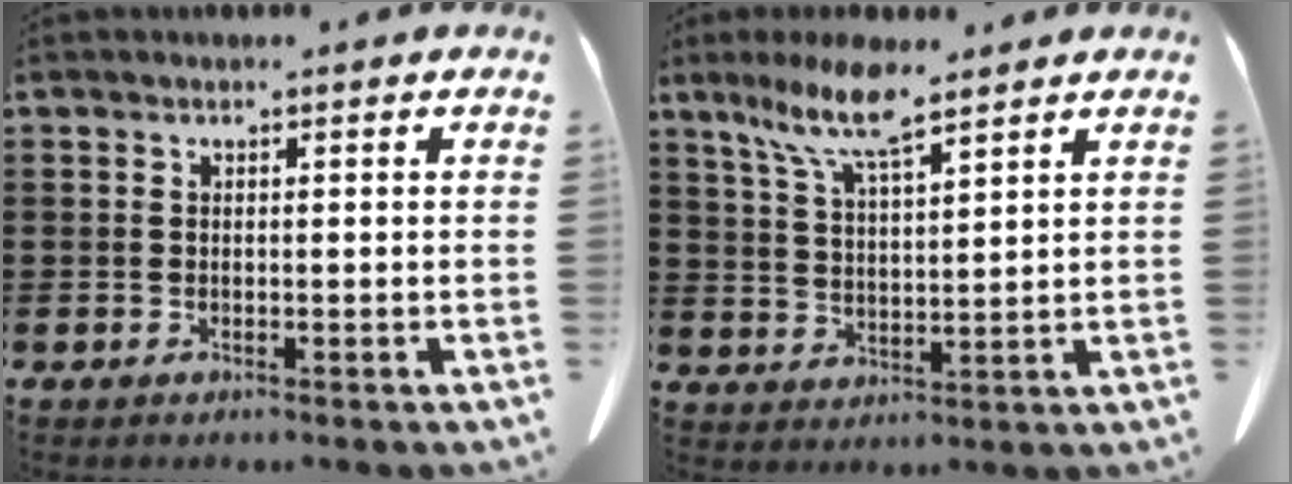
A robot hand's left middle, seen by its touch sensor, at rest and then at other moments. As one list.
[{"total": 9.2, "force": [6.7, 1.8, 6.1], "torque": [-0.135, -0.010, 0.120]}]